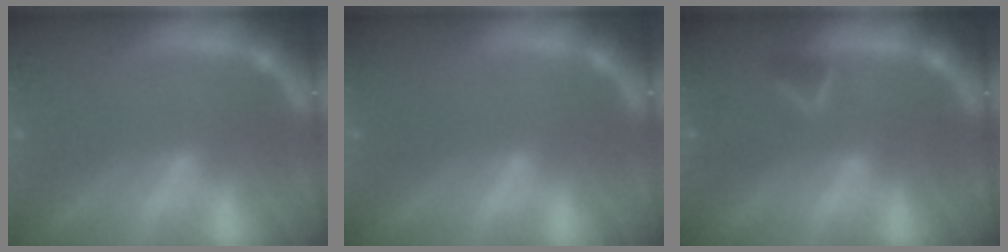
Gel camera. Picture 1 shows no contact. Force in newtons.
{"total": 0.0}
{"total": 1.9}